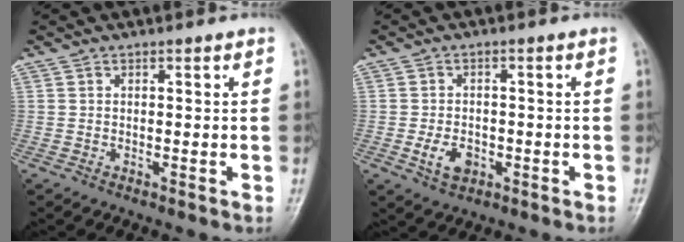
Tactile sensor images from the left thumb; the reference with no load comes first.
{"total": 4.7, "force": [-1.6, 3.2, 3.1], "torque": [-0.049, 0.004, -0.024]}